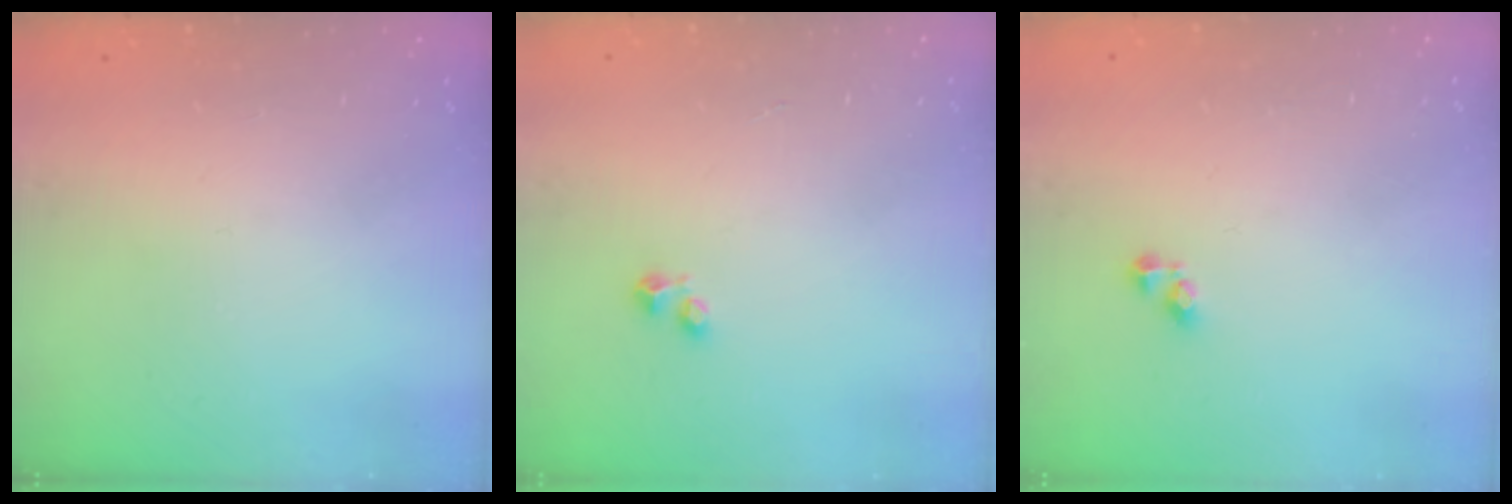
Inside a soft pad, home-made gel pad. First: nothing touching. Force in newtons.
{"total": 2.4, "press": 2.4, "slide": 0.4}
{"total": 2.7, "press": 2.7, "slide": 0.4}